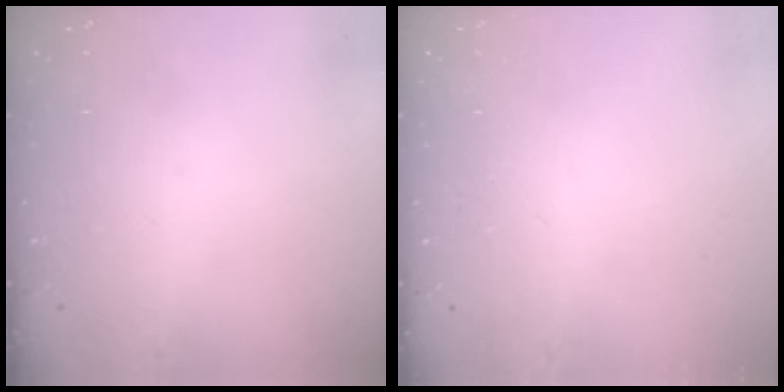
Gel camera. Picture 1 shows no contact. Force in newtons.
{"total": 2.6, "press": 2.6, "slide": 0.2}